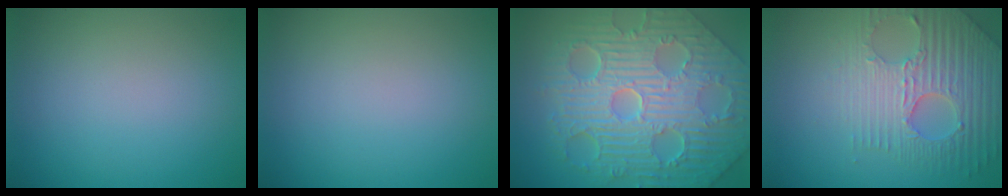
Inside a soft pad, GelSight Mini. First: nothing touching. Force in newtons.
{"total": 0.0}
{"total": 12.3, "press": 8.2, "slide": 9.2}
{"total": 6.6, "press": 5.1, "slide": 4.2}